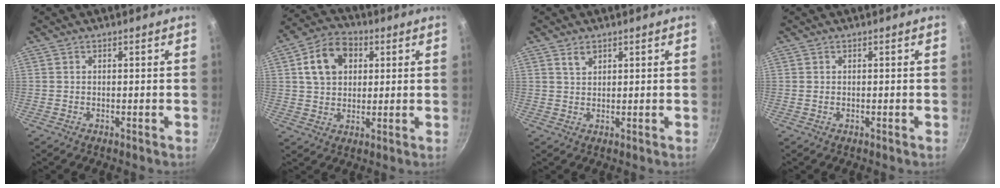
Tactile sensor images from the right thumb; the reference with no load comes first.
{"total": 11.1, "force": [3.2, 8.3, 6.7], "torque": [-0.094, 0.012, 0.044]}
{"total": 2.1, "force": [1.5, 1.2, 0.8], "torque": [-0.010, -0.005, 0.028]}
{"total": 0.0}